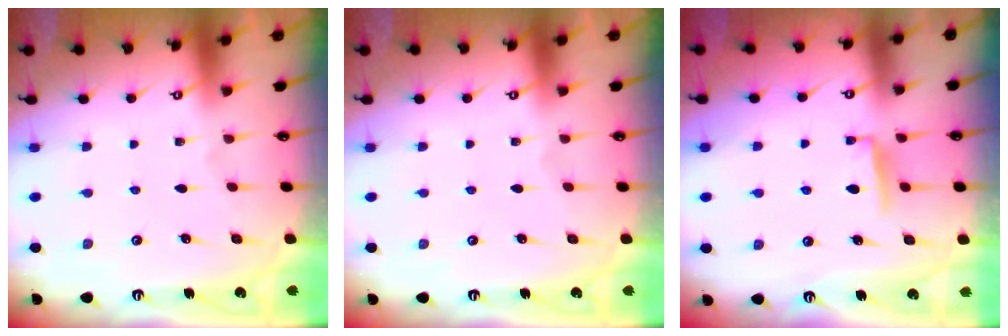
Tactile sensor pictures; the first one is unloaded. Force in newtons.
{"total": 0.0}
{"total": 4.7, "press": 4.7, "slide": 0.7}